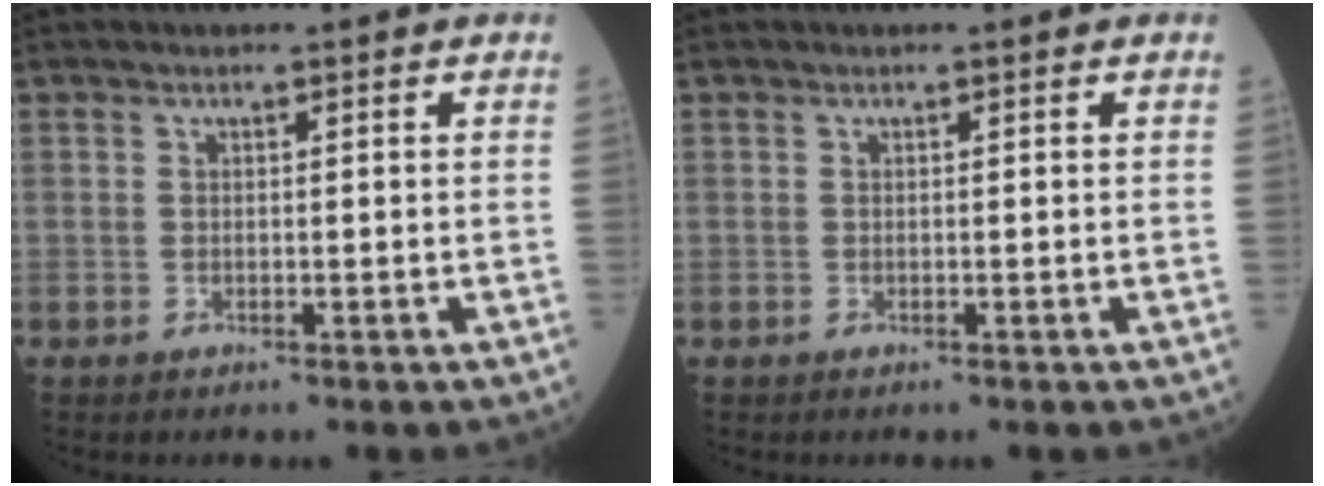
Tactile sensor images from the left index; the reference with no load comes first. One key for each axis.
{"total": 0.0}